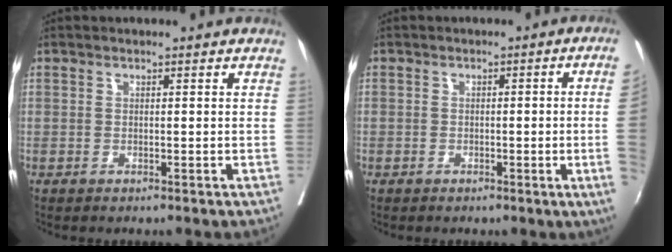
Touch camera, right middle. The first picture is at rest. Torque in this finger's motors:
{"motor_torque": [1.19, -0.95, 0.13, -0.21]}